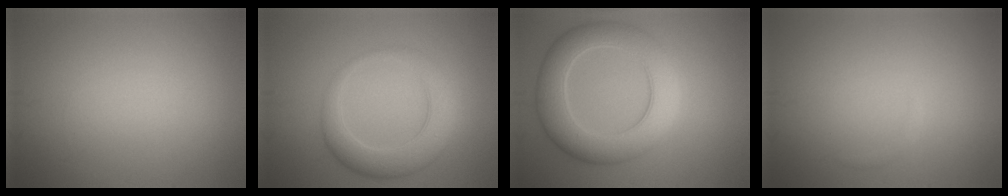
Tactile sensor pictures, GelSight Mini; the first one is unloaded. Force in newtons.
{"total": 5.2, "press": 5.2, "slide": 0.3}
{"total": 7.7, "press": 7.7, "slide": 0.2}
{"total": 0.5, "press": 0.5, "slide": 0.1}